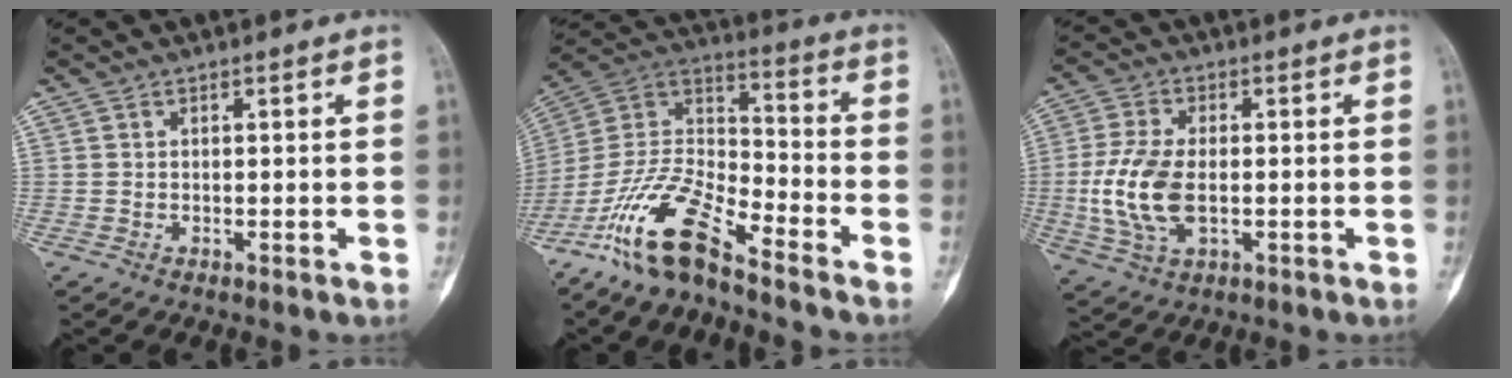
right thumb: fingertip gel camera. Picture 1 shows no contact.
{"total": 15.5, "force": [-11.4, 4.3, 9.6], "torque": [-0.181, 0.074, -0.225]}
{"total": 11.1, "force": [-1.1, 6.0, 9.3], "torque": [-0.203, -0.003, -0.020]}